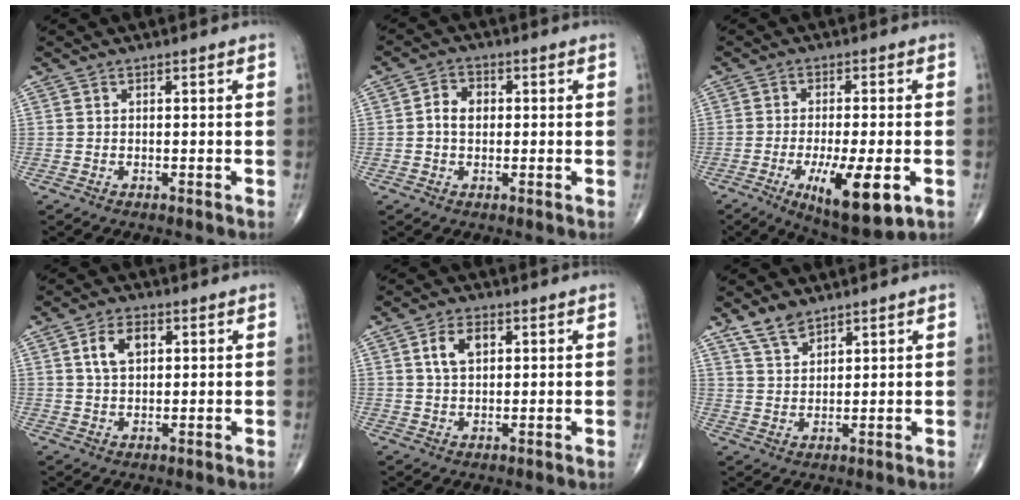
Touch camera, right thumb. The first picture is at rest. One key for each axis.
{"total": 4.1, "fx": 0.1, "fy": 3.1, "fz": 2.7, "tx": -0.040, "ty": 0.012, "tz": -0.005}
{"total": 12.9, "fx": -4.4, "fy": 3.6, "fz": 11.6, "tx": -0.188, "ty": -0.014, "tz": -0.062}
{"total": 5.8, "fx": 1.8, "fy": 3.5, "fz": 4.3, "tx": -0.072, "ty": 0.004, "tz": 0.031}
{"total": 5.3, "fx": 1.6, "fy": 3.2, "fz": 3.9, "tx": -0.067, "ty": 0.003, "tz": 0.029}
{"total": 4.9, "fx": 3.8, "fy": 2.3, "fz": 2.1, "tx": -0.028, "ty": -0.020, "tz": 0.078}